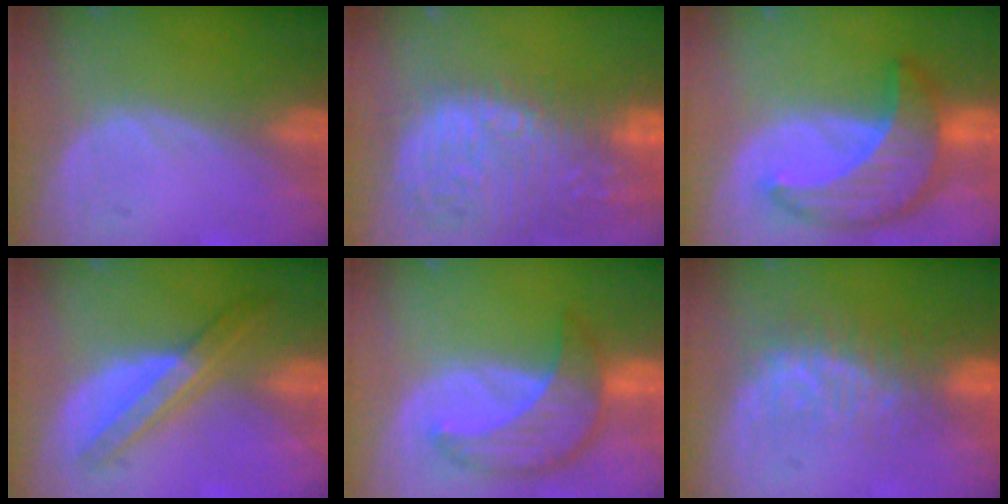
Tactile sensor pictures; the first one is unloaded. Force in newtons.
{"total": 15.5, "press": 12.7, "slide": 8.9}
{"total": 10.0, "press": 10.0, "slide": 0.7}
{"total": 7.1, "press": 6.0, "slide": 3.7}
{"total": 8.2, "press": 7.6, "slide": 3.3}
{"total": 7.9, "press": 6.9, "slide": 4.0}